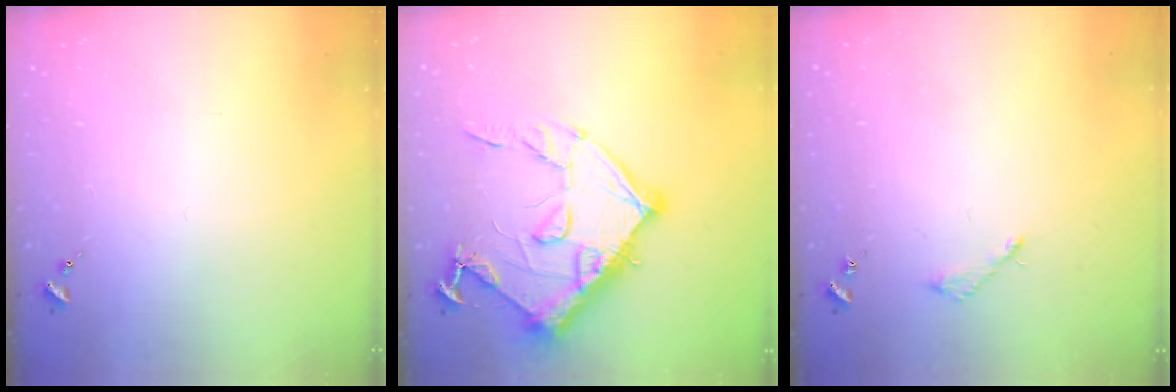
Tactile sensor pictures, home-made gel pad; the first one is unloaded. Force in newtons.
{"total": 15.4, "press": 15.4, "slide": 1.0}
{"total": 3.1, "press": 3.0, "slide": 0.3}